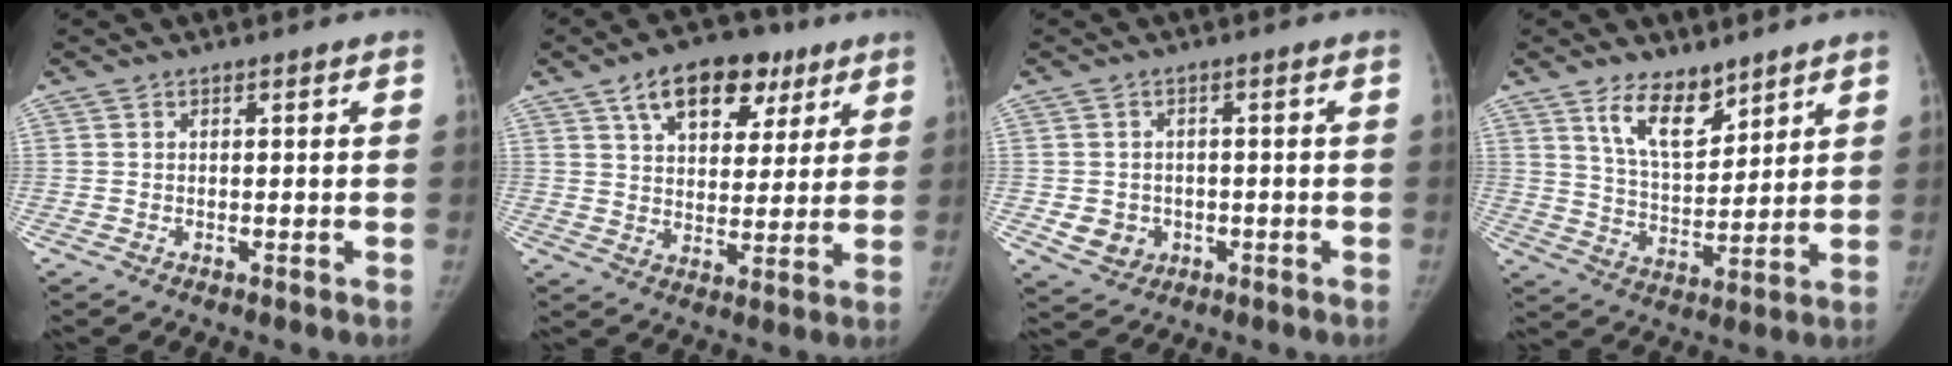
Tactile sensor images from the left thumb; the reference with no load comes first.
{"total": 15.0, "force": [8.1, 8.9, 9.0], "torque": [-0.094, -0.013, 0.126]}
{"total": 5.0, "force": [-1.1, 4.4, 1.9], "torque": [-0.014, 0.004, -0.007]}
{"total": 10.2, "force": [6.9, 4.8, 5.8], "torque": [-0.075, -0.055, 0.130]}